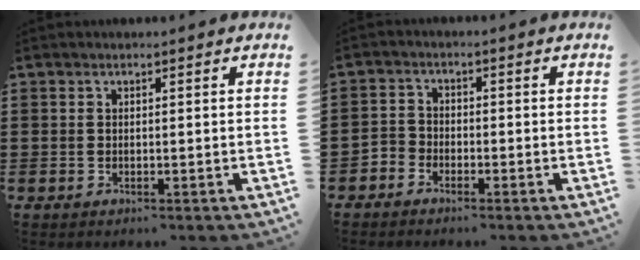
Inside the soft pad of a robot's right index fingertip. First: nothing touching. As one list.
[{"total": 2.1, "force": [-1.8, 1.1, 0.0], "torque": [-0.008, 0.007, -0.041]}]